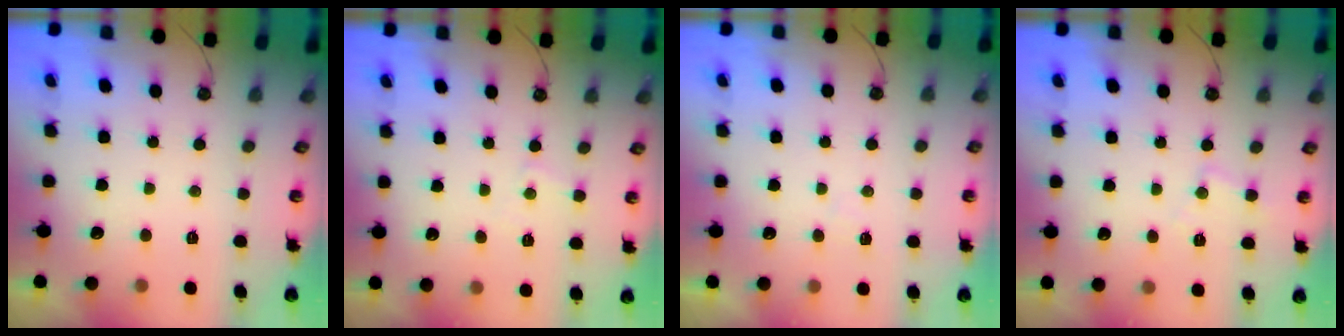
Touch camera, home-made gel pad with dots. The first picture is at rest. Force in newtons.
{"total": 3.8, "press": 3.7, "slide": 0.5}
{"total": 4.8, "press": 4.8, "slide": 0.7}
{"total": 5.8, "press": 5.8, "slide": 0.4}